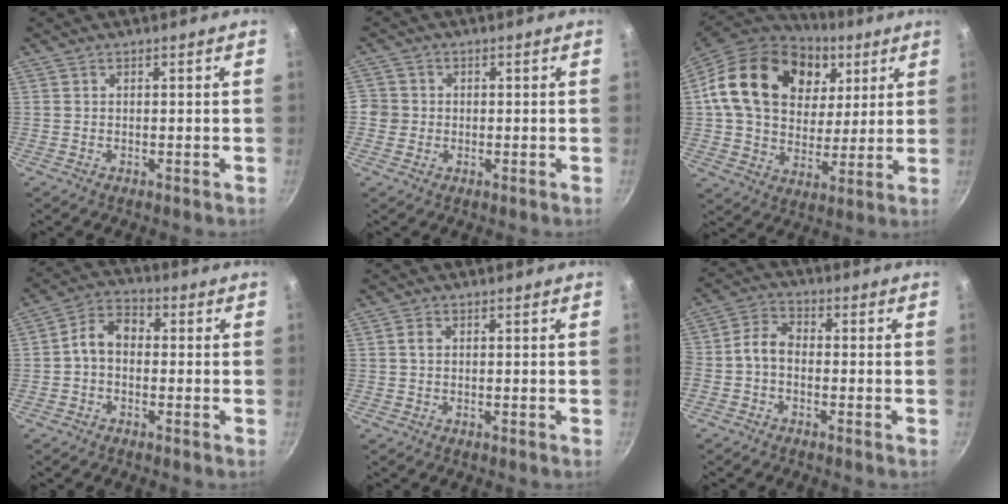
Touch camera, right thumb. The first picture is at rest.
{"total": 3.7, "force": [-0.6, 3.5, 0.8], "torque": [0.005, 0.011, -0.015]}
{"total": 24.8, "force": [8.1, 18.1, 14.9], "torque": [-0.245, -0.006, 0.138]}
{"total": 6.6, "force": [-0.5, 4.8, 4.5], "torque": [-0.067, 0.028, -0.026]}
{"total": 1.4, "force": [0.2, 1.1, 0.9], "torque": [-0.014, 0.005, 0.003]}
{"total": 5.2, "force": [-1.5, 3.4, 3.6], "torque": [-0.073, 0.033, -0.041]}